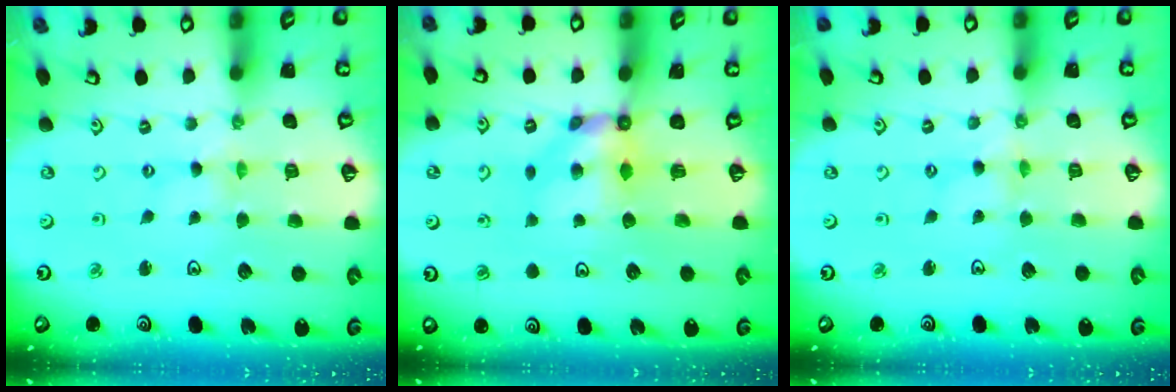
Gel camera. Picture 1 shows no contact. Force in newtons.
{"total": 6.5, "press": 6.5, "slide": 0.5}
{"total": 1.7, "press": 1.6, "slide": 0.3}